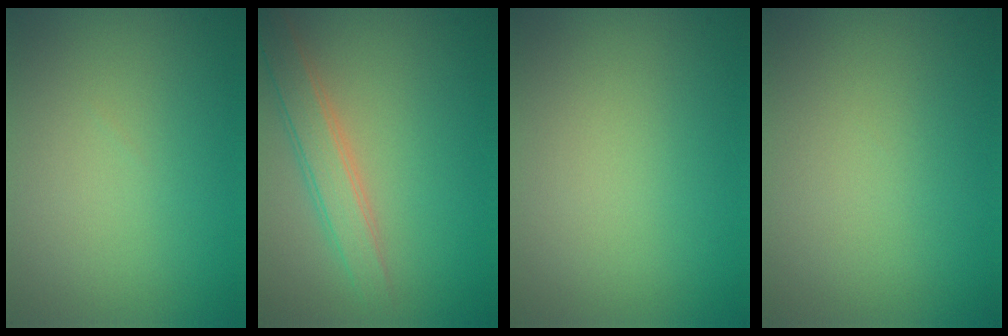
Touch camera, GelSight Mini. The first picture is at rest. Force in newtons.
{"total": 3.2, "press": 3.2, "slide": 0.1}
{"total": 0.0}
{"total": 0.0}